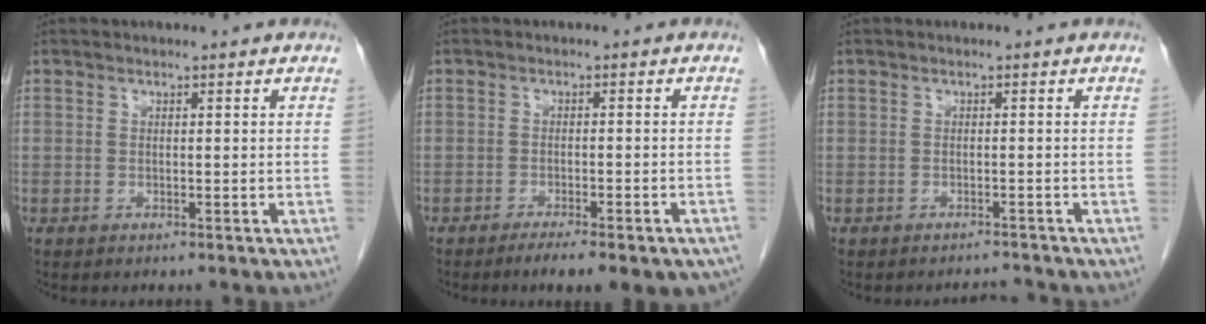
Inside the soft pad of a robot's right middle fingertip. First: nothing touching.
{"total": 10.1, "force": [-7.8, 2.1, 6.1], "torque": [-0.065, 0.000, -0.103]}
{"total": 1.8, "force": [-1.8, -0.1, -0.3], "torque": [0.005, -0.010, -0.021]}